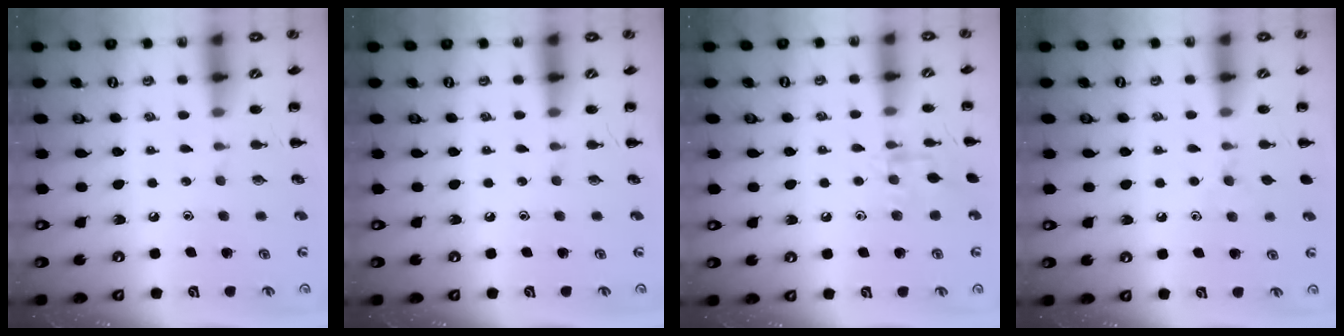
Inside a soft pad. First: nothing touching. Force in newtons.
{"total": 0.0}
{"total": 8.2, "press": 8.1, "slide": 1.3}
{"total": 4.6, "press": 4.4, "slide": 1.4}